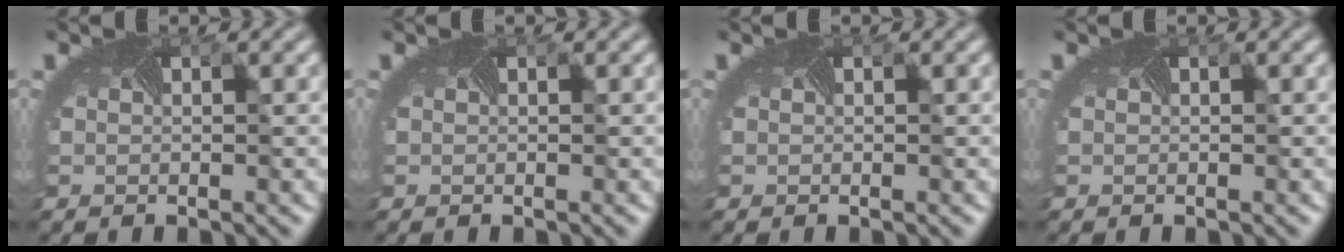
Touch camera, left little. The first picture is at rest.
{"total": 0.0}
{"total": 0.0}
{"total": 0.0}